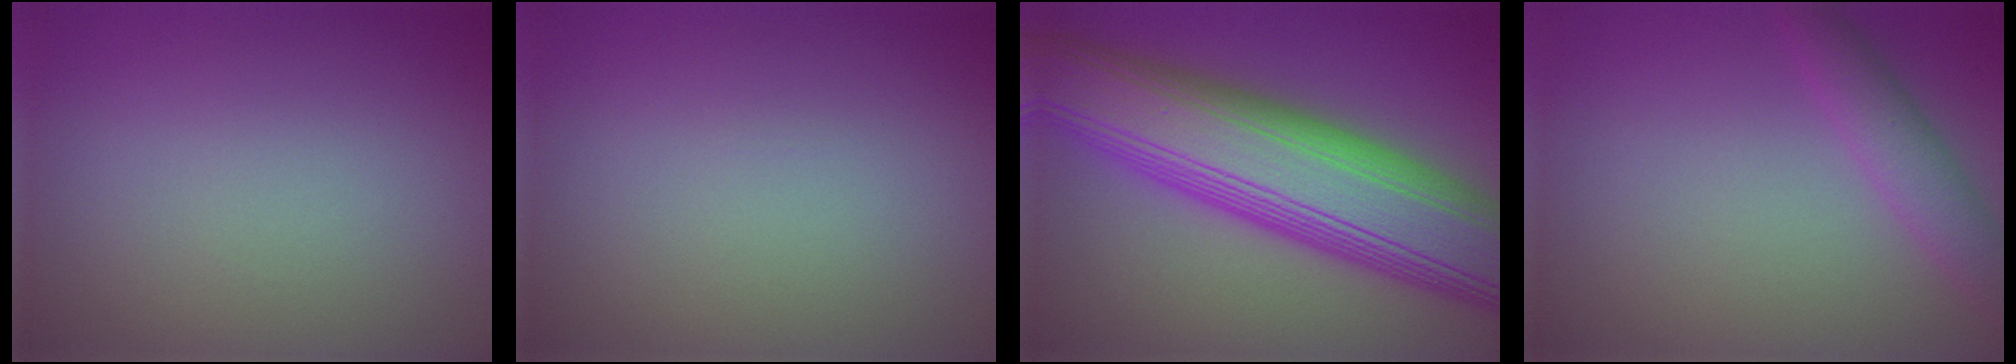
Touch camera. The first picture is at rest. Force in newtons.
{"total": 0.0}
{"total": 14.4, "press": 14.3, "slide": 0.4}
{"total": 2.8, "press": 2.8, "slide": 0.2}